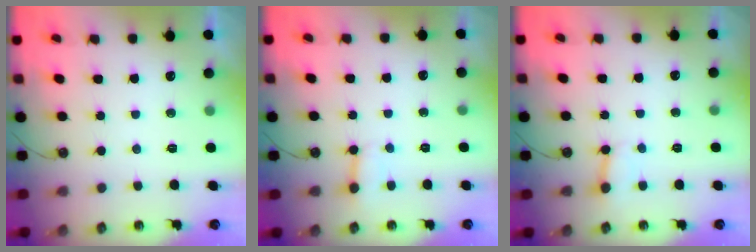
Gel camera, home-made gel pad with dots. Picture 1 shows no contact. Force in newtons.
{"total": 2.5, "press": 2.5, "slide": 0.2}
{"total": 2.6, "press": 2.6, "slide": 0.1}